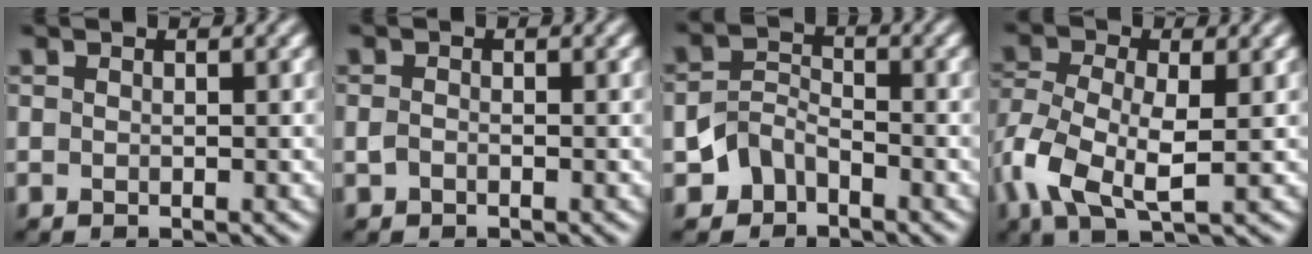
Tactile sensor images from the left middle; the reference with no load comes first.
{"total": 0.7, "force": [-0.4, 0.4, 0.4], "torque": [-0.010, 0.000, -0.009]}
{"total": 2.9, "force": [-1.8, 2.1, 1.0], "torque": [-0.015, 0.011, -0.039]}
{"total": 5.7, "force": [-1.3, 2.9, 4.8], "torque": [-0.112, 0.000, -0.032]}